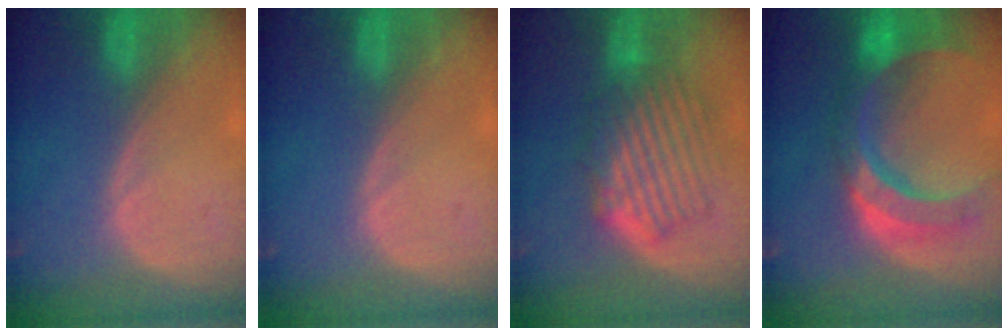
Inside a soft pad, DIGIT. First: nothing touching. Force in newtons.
{"total": 0.0}
{"total": 8.4, "press": 7.9, "slide": 3.0}
{"total": 11.5, "press": 9.8, "slide": 6.0}